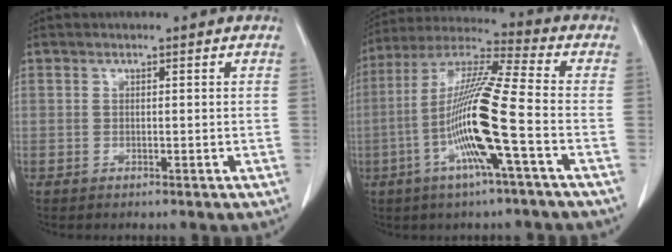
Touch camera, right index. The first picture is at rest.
{"total": 15.1, "force": [-4.2, -0.6, 14.5], "torque": [-0.289, -0.003, -0.091]}